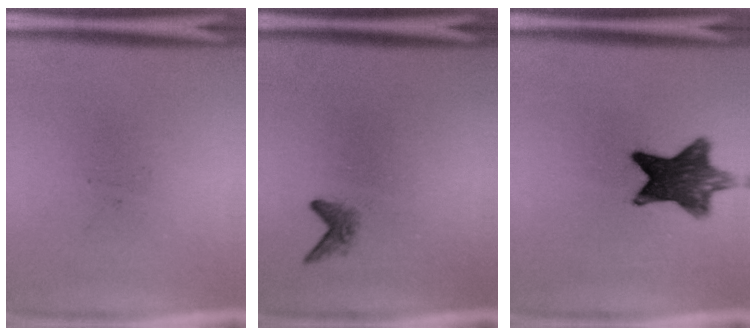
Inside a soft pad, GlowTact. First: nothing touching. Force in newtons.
{"total": 1.4}
{"total": 10.0}